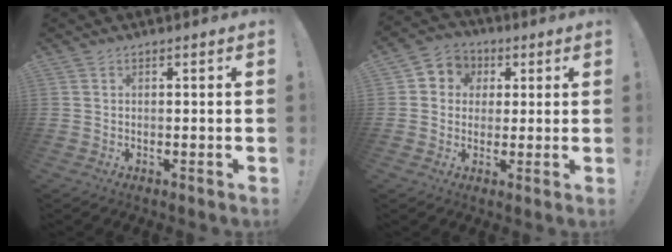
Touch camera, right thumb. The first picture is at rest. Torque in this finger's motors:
{"motor_torque": [0.55, 0.45, 0.14, -0.06, 0.04]}